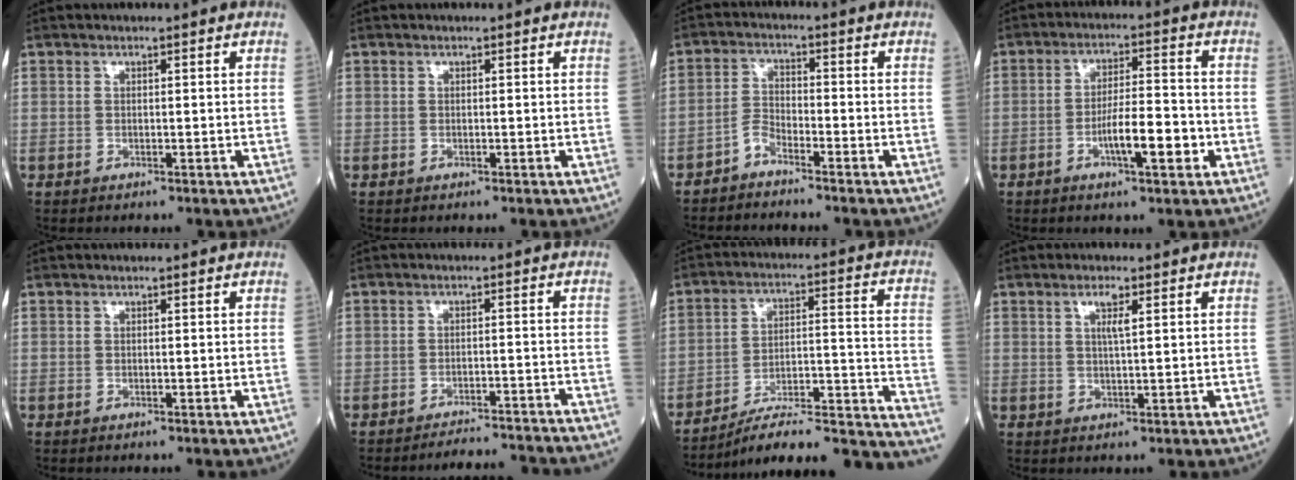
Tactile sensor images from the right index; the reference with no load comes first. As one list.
[{"total": 0.0}, {"total": 2.8, "force": [-2.5, 0.5, 1.0], "torque": [-0.020, -0.003, -0.054]}, {"total": 7.4, "force": [-2.6, 1.3, 6.8], "torque": [-0.117, 0.003, -0.043]}, {"total": 0.0}, {"total": 11.4, "force": [-11.0, -0.1, 2.7], "torque": [-0.015, -0.006, -0.136]}, {"total": 20.5, "force": [-17.1, 2.8, 11.0], "torque": [-0.086, 0.042, -0.246]}, {"total": 2.7, "force": [1.2, 0.2, 2.4], "torque": [-0.046, 0.001, 0.020]}]